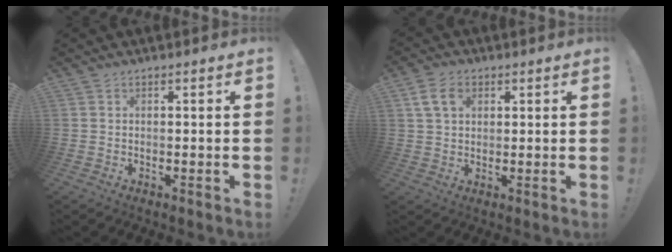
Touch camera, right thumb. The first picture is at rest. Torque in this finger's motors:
{"motor_torque": [0.17, 0.36, 0.01, 0.06, 0.23]}